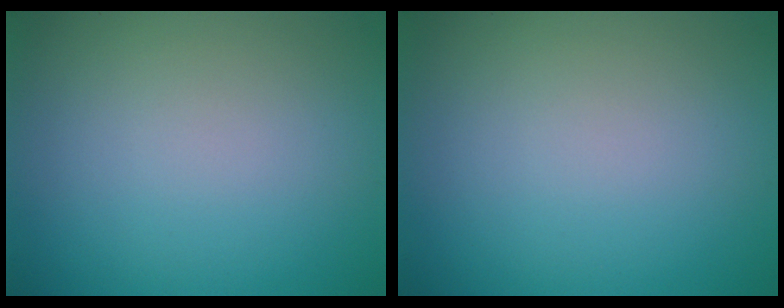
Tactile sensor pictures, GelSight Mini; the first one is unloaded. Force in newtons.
{"total": 0.0}